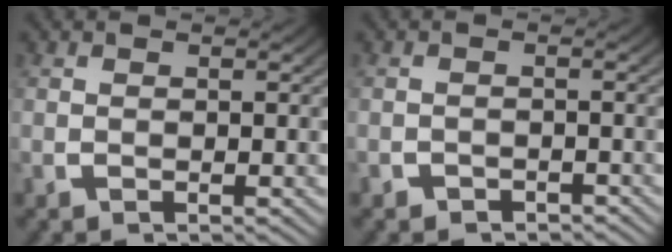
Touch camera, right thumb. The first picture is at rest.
{"total": 2.3, "force": [-2.2, 0.5, -0.2], "torque": [0.004, -0.002, -0.033]}